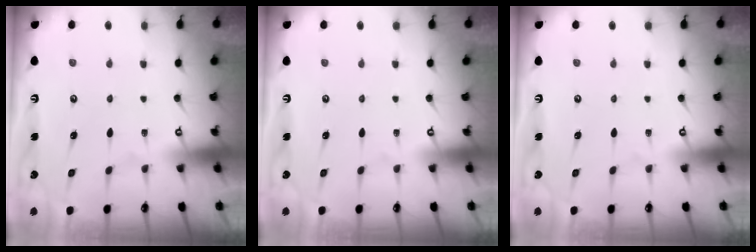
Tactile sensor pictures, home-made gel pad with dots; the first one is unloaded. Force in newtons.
{"total": 0.0}
{"total": 0.0}